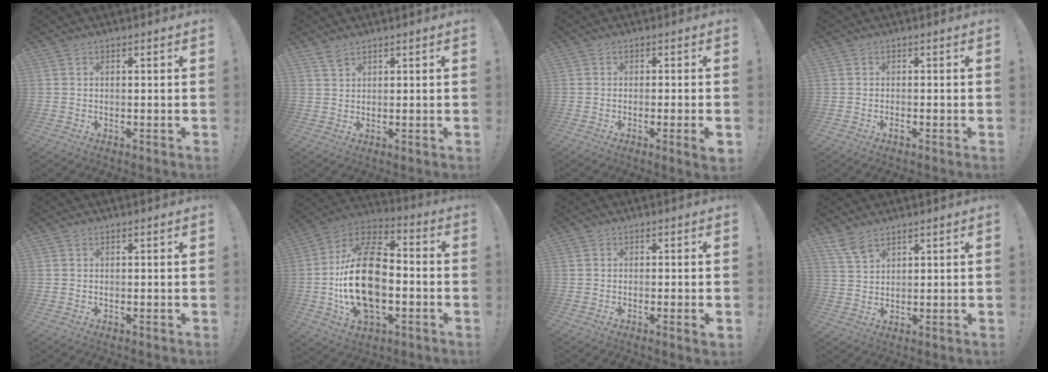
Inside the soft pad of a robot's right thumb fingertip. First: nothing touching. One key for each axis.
{"total": 2.3, "fx": 1.8, "fy": 0.8, "fz": 1.2, "tx": -0.025, "ty": -0.004, "tz": 0.034}
{"total": 4.1, "fx": -1.3, "fy": -0.2, "fz": 3.8, "tx": -0.065, "ty": -0.002, "tz": -0.017}
{"total": 1.1, "fx": -0.9, "fy": 0.0, "fz": 0.6, "tx": -0.017, "ty": 0.003, "tz": -0.014}
{"total": 0.0}
{"total": 24.8, "fx": -2.6, "fy": 14.8, "fz": 19.7, "tx": -0.357, "ty": 0.021, "tz": -0.039}
{"total": 2.3, "fx": -0.7, "fy": -0.1, "fz": 2.2, "tx": -0.042, "ty": -0.003, "tz": -0.008}
{"total": 5.2, "fx": 4.0, "fy": 1.9, "fz": 2.7, "tx": -0.054, "ty": -0.019, "tz": 0.075}